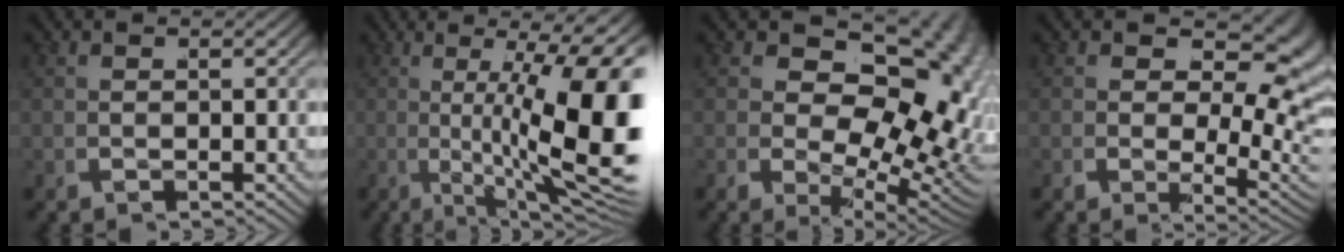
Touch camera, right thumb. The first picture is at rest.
{"total": 14.1, "force": [0.4, 5.5, 13.0], "torque": [-0.190, -0.010, 0.010]}
{"total": 13.2, "force": [0.2, 9.0, 9.7], "torque": [-0.144, -0.039, 0.015]}
{"total": 7.3, "force": [0.4, 4.4, 5.8], "torque": [-0.076, -0.032, 0.020]}